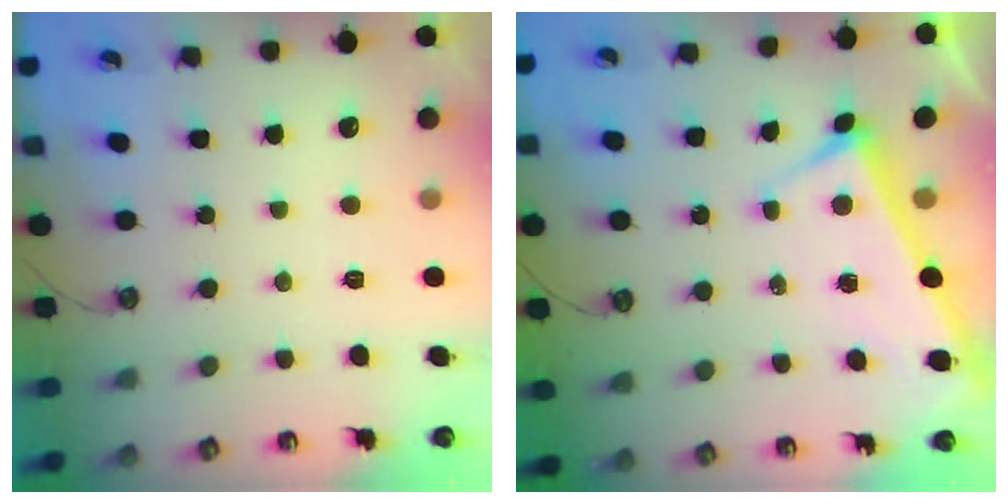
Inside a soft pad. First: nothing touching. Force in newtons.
{"total": 3.9, "press": 3.9, "slide": 0.2}